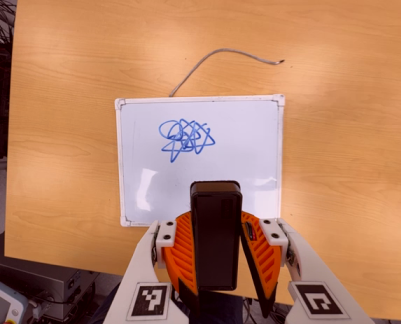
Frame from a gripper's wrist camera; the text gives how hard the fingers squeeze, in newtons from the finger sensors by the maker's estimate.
{"total": 6.1, "left": 5.2, "right": 7.0}